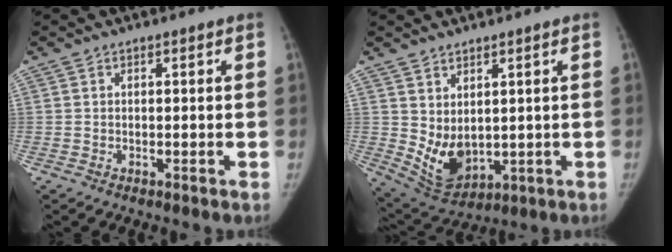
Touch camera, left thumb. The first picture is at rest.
{"total": 7.9, "force": [0.9, 5.1, 5.9], "torque": [-0.088, -0.022, 0.042]}